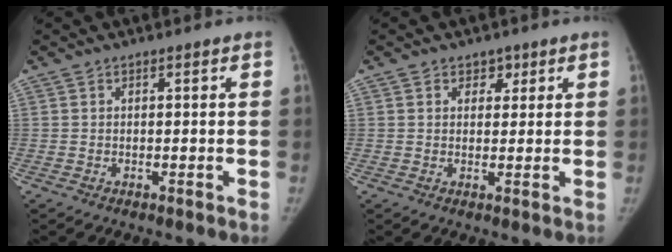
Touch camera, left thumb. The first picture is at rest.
{"total": 2.7, "force": [1.4, 2.2, 0.8], "torque": [0.015, -0.007, 0.016]}